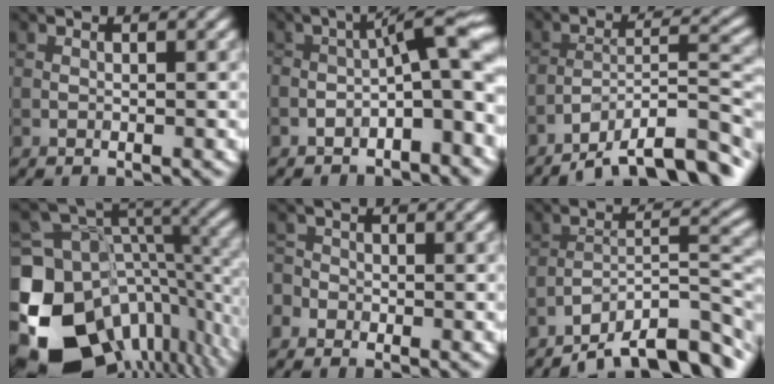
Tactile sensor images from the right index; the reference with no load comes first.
{"total": 5.6, "force": [-1.9, 1.7, 5.0], "torque": [-0.063, 0.020, -0.039]}
{"total": 10.1, "force": [-7.4, 2.6, 6.3], "torque": [-0.086, 0.010, -0.128]}
{"total": 16.7, "force": [-7.3, 12.0, 9.1], "torque": [-0.209, -0.017, -0.103]}
{"total": 1.9, "force": [-1.1, 1.5, 0.5], "torque": [-0.002, 0.008, -0.024]}
{"total": 9.2, "force": [-6.9, 2.5, 5.4], "torque": [-0.069, 0.007, -0.122]}